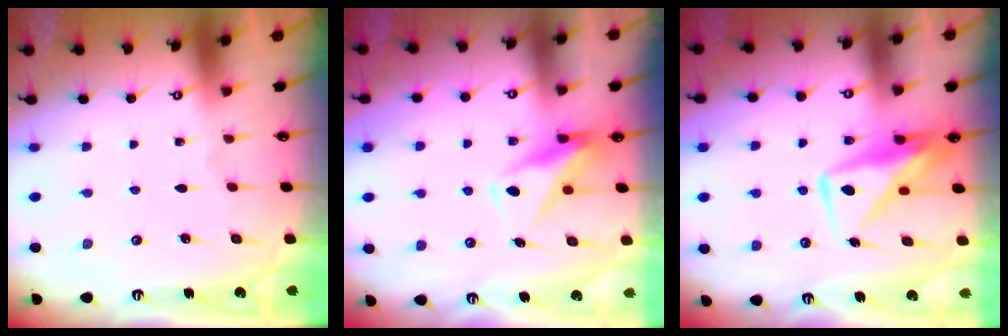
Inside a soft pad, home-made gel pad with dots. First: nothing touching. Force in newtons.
{"total": 10.3, "press": 10.3, "slide": 0.9}
{"total": 9.8, "press": 9.7, "slide": 1.0}